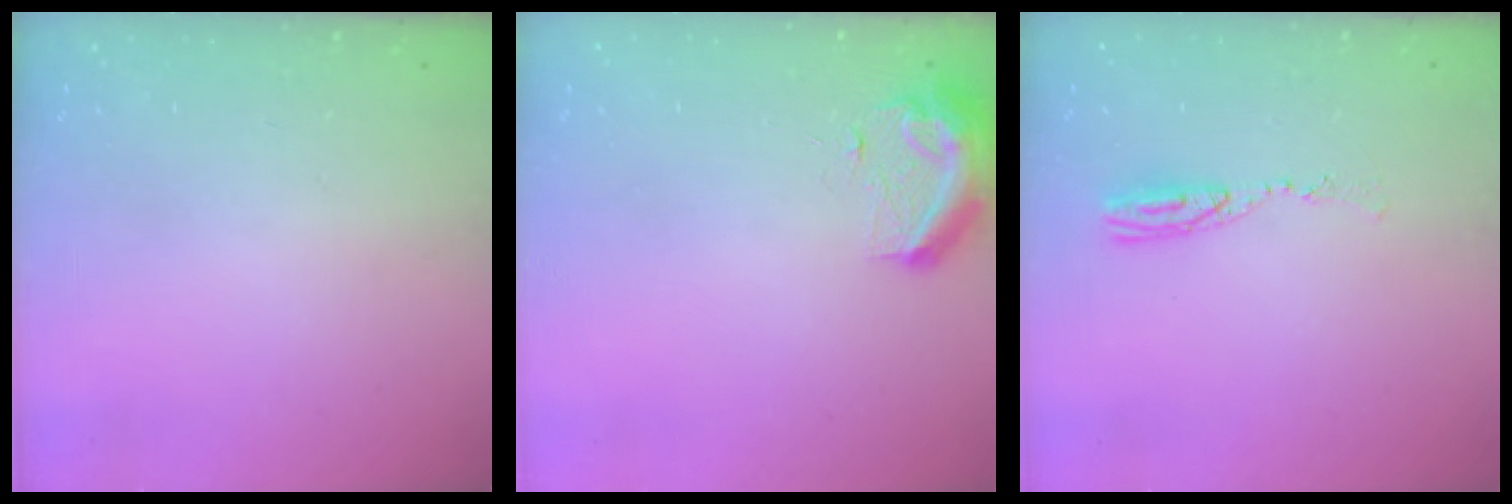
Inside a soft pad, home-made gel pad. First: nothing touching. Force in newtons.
{"total": 9.1, "press": 8.9, "slide": 1.9}
{"total": 7.4, "press": 7.3, "slide": 1.5}